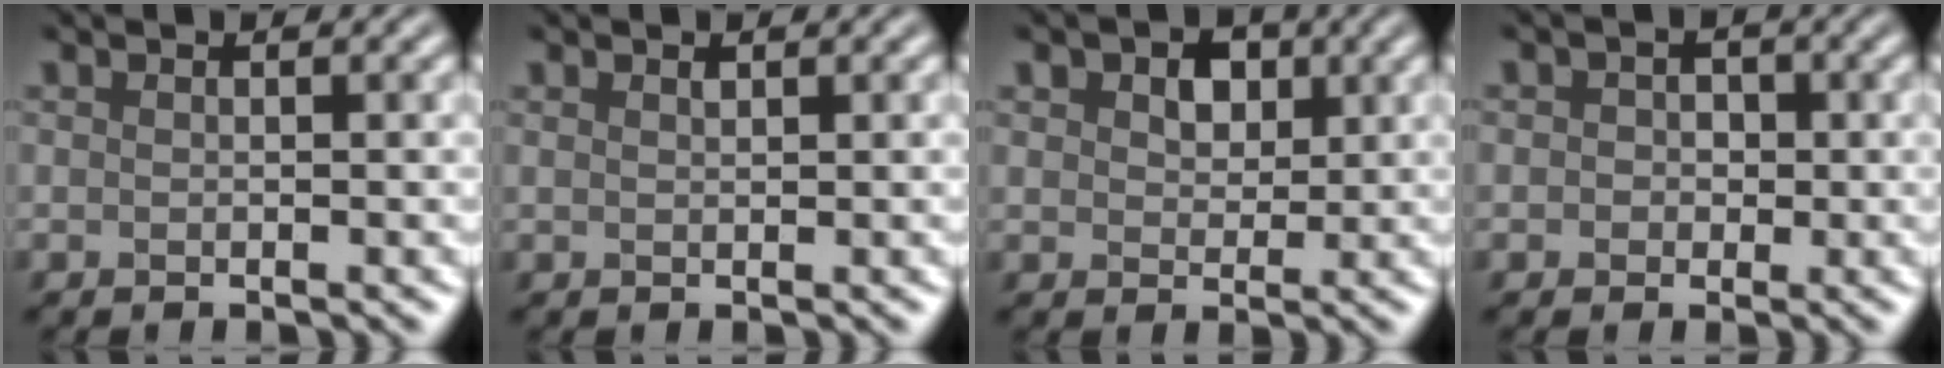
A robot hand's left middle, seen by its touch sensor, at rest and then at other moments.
{"total": 0.6, "force": [0.5, 0.2, 0.1], "torque": [-0.002, 0.012, 0.009]}
{"total": 2.4, "force": [1.7, 1.6, 0.6], "torque": [-0.029, 0.021, 0.029]}
{"total": 1.1, "force": [-0.1, 0.6, -0.9], "torque": [0.005, 0.008, 0.004]}